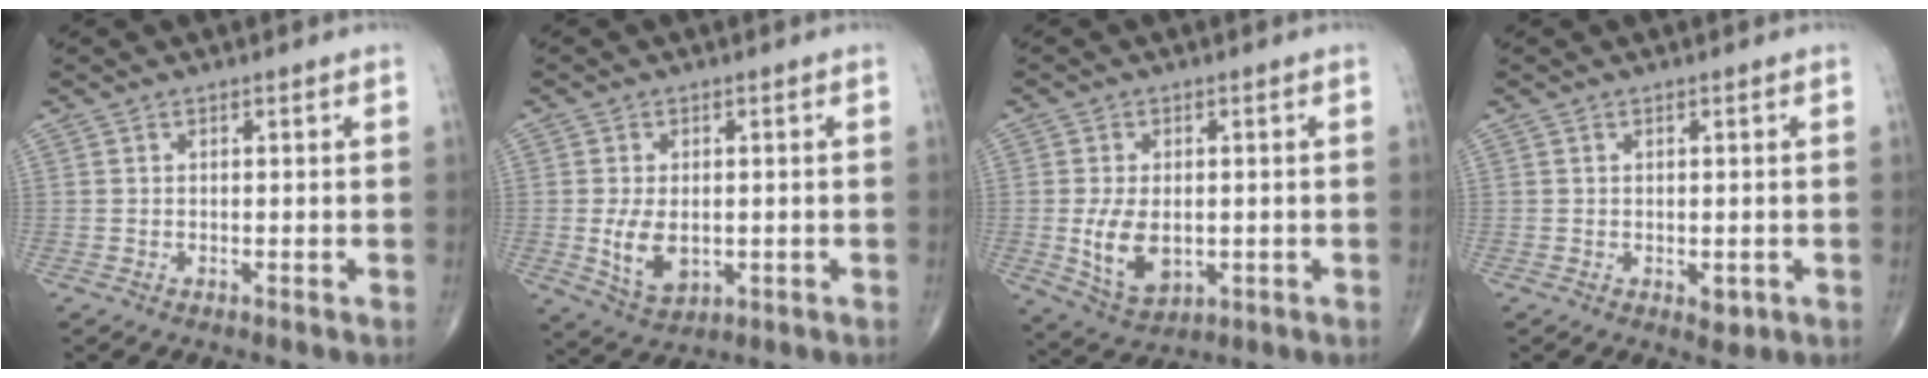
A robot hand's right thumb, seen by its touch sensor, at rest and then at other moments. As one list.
[{"total": 7.0, "force": [-0.7, 4.3, 5.4], "torque": [-0.088, -0.012, -0.001]}, {"total": 8.6, "force": [-0.9, 5.3, 6.7], "torque": [-0.112, -0.010, -0.003]}, {"total": 1.9, "force": [-0.5, 1.2, 1.4], "torque": [-0.008, -0.002, -0.002]}]